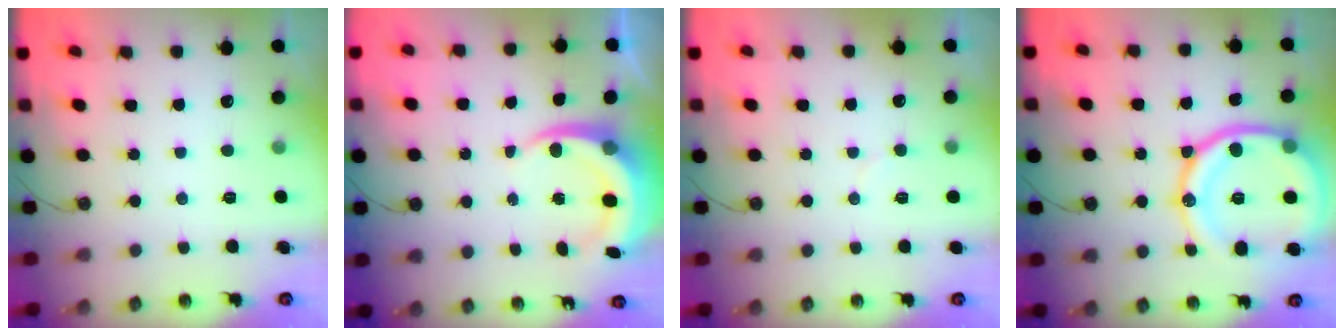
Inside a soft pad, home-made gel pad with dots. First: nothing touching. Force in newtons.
{"total": 7.6, "press": 7.5, "slide": 1.4}
{"total": 3.8, "press": 3.8, "slide": 0.4}
{"total": 23.0, "press": 22.9, "slide": 2.7}